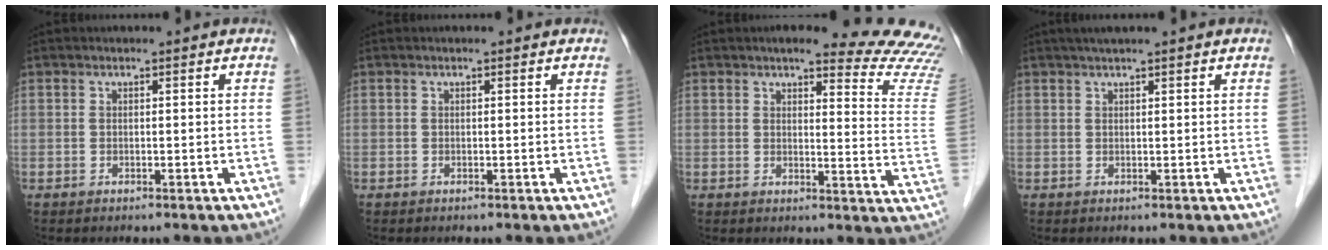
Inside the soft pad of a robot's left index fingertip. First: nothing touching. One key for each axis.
{"total": 0.0}
{"total": 17.4, "fx": 15.9, "fy": 1.9, "fz": 6.8, "tx": -0.060, "ty": -0.084, "tz": 0.155}
{"total": 4.1, "fx": 3.2, "fy": 0.1, "fz": 2.5, "tx": -0.032, "ty": 0.028, "tz": 0.053}